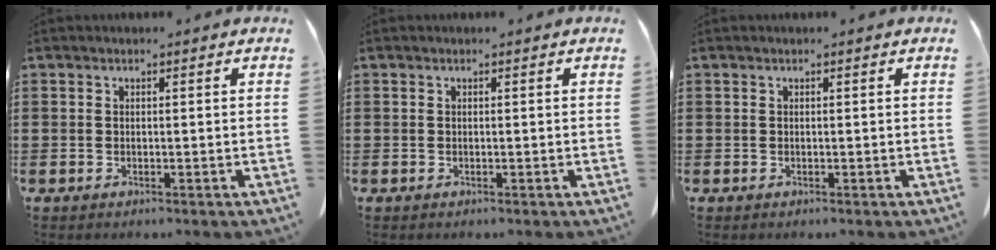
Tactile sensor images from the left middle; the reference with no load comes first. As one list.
[{"total": 0.0}, {"total": 0.0}]